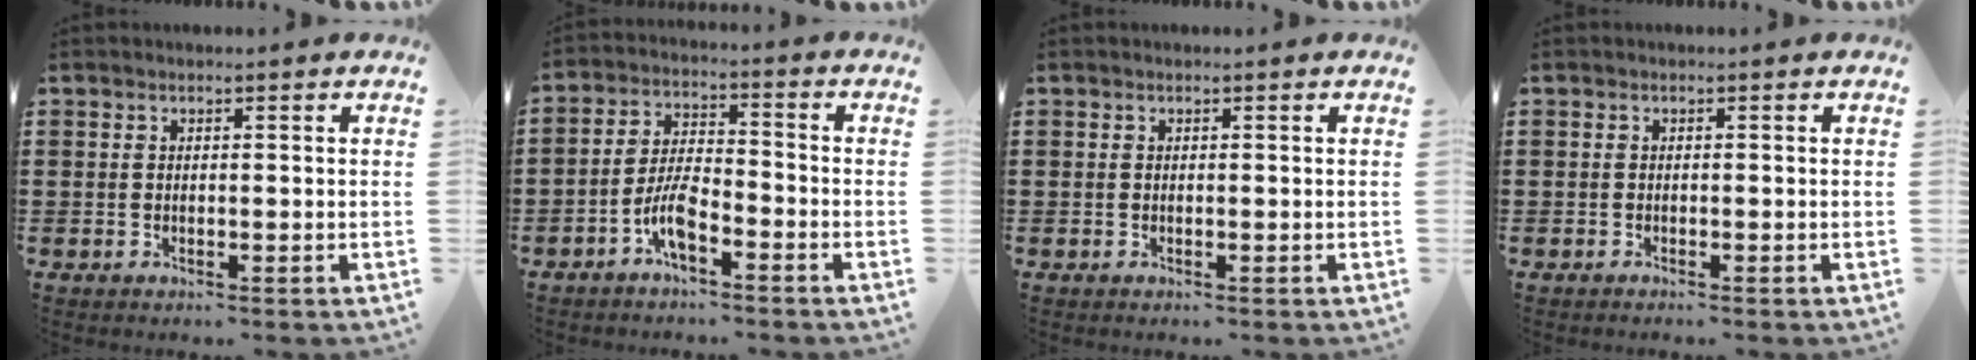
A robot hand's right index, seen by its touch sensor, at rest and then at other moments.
{"total": 5.9, "force": [-3.4, 1.8, 4.4], "torque": [-0.103, -0.001, -0.067]}
{"total": 0.0}
{"total": 0.6, "force": [-0.5, -0.2, 0.1], "torque": [-0.002, -0.003, -0.011]}